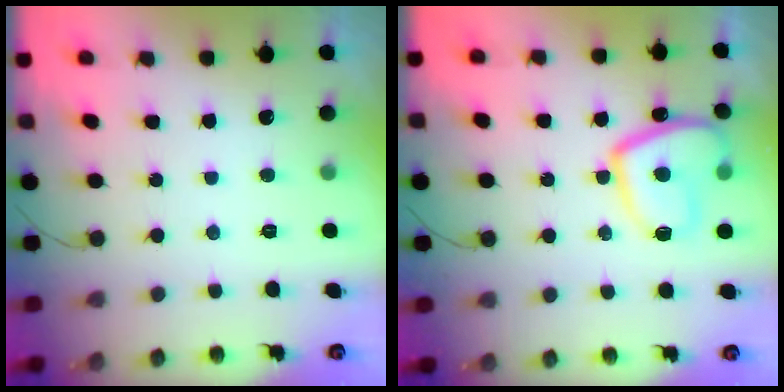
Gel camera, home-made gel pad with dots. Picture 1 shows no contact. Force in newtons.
{"total": 13.9, "press": 13.8, "slide": 1.5}